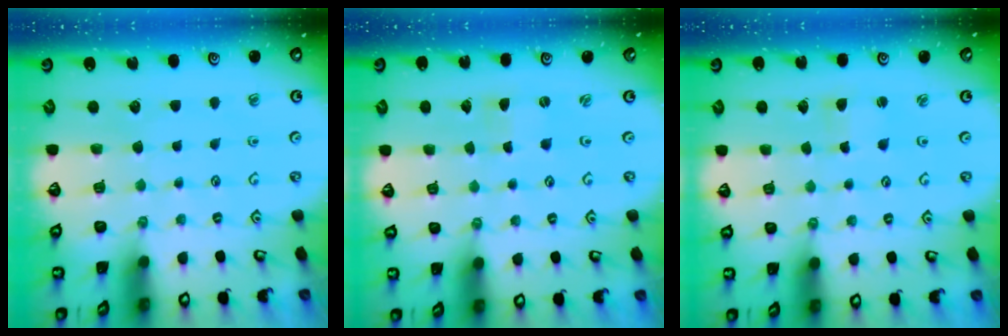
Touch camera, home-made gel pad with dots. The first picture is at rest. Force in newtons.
{"total": 0.0}
{"total": 2.1, "press": 2.1, "slide": 0.2}